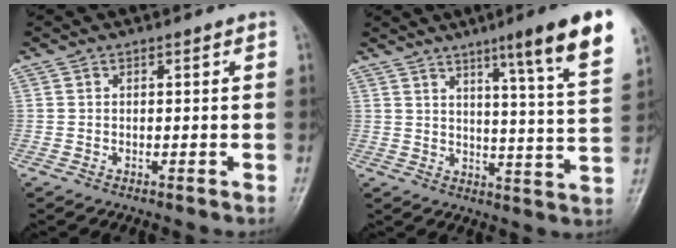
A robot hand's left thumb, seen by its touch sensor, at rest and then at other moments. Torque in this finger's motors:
{"motor_torque": [0.47, 0.42, 1.53, -1.24, 0.10]}